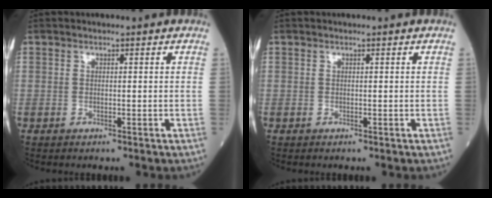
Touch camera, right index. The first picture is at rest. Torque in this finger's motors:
{"motor_torque": [0.00, 0.00, 0.00, -0.01]}